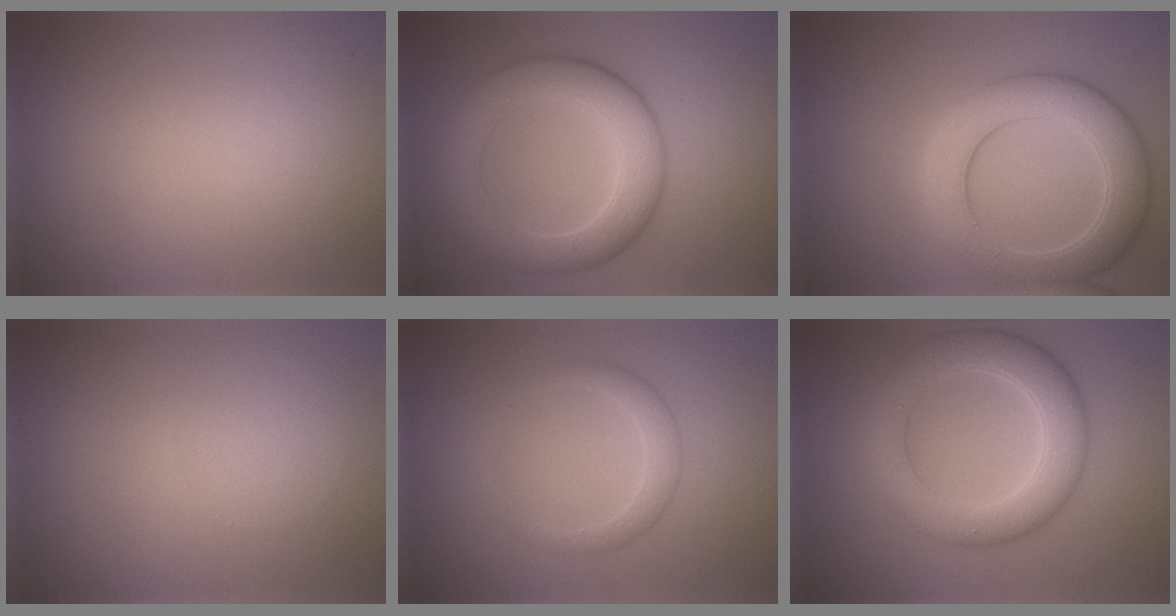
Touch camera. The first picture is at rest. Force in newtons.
{"total": 6.6, "press": 6.6, "slide": 0.1}
{"total": 6.6, "press": 6.6, "slide": 0.4}
{"total": 0.0}
{"total": 2.1, "press": 2.1, "slide": 0.2}
{"total": 6.3, "press": 6.3, "slide": 0.2}